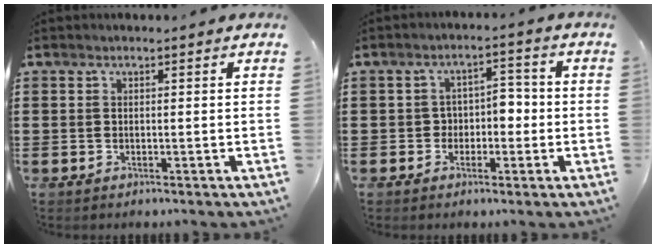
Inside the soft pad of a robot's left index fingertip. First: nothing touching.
{"total": 3.8, "force": [-1.0, 2.9, 2.2], "torque": [-0.044, 0.005, -0.028]}